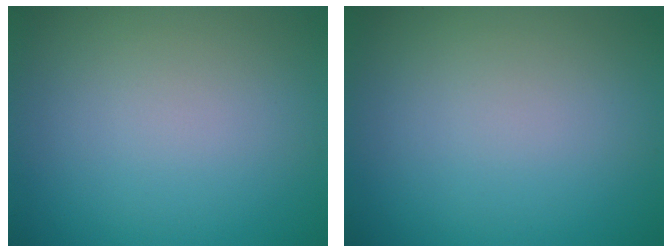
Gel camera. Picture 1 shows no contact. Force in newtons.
{"total": 0.0}